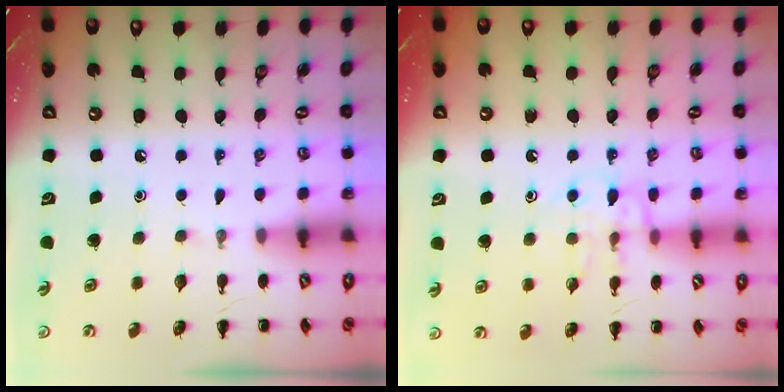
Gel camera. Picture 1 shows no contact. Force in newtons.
{"total": 10.1, "press": 10.1, "slide": 0.8}